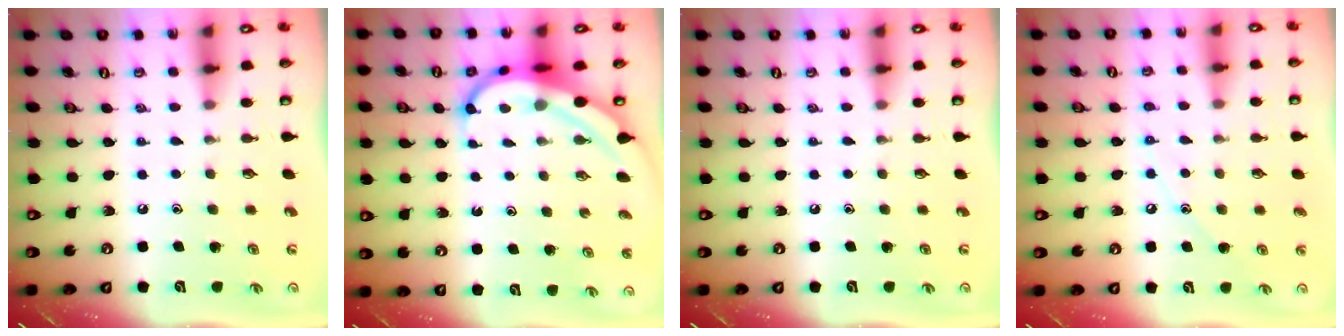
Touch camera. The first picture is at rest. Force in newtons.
{"total": 6.7, "press": 6.7, "slide": 0.7}
{"total": 0.0}
{"total": 6.3, "press": 6.3, "slide": 0.3}